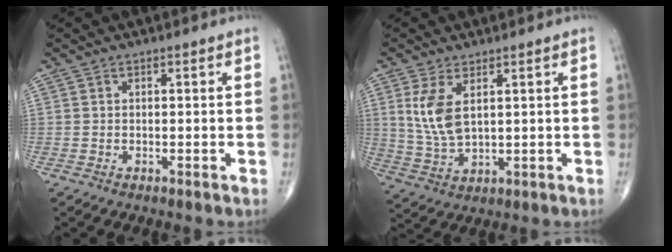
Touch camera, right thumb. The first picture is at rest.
{"total": 7.8, "force": [2.5, 3.7, 6.4], "torque": [-0.134, -0.013, 0.062]}